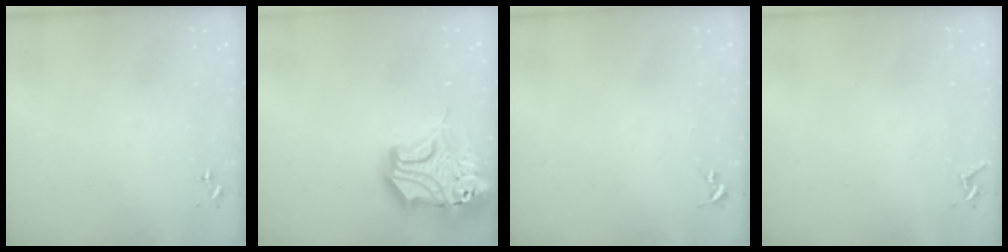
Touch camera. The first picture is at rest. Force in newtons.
{"total": 23.1, "press": 22.8, "slide": 3.6}
{"total": 0.0}
{"total": 4.3, "press": 4.3, "slide": 0.5}